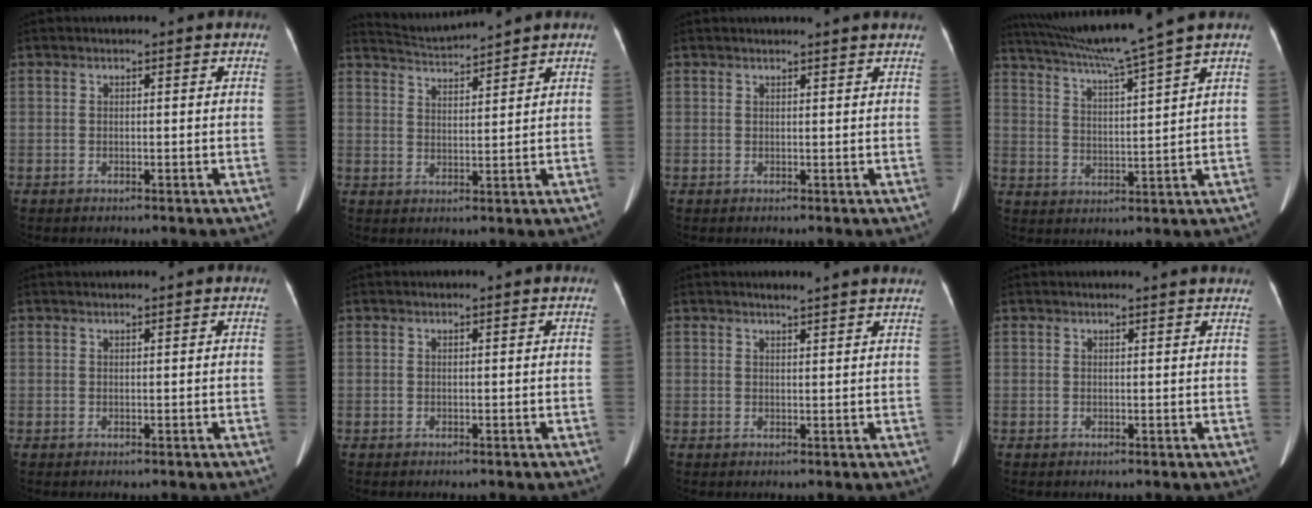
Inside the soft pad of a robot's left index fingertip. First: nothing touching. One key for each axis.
{"total": 4.8, "fx": 4.6, "fy": -1.2, "fz": -0.2, "tx": -0.007, "ty": 0.005, "tz": 0.093}
{"total": 3.3, "fx": 3.2, "fy": -0.1, "fz": 0.9, "tx": -0.015, "ty": 0.009, "tz": 0.031}
{"total": 11.7, "fx": 9.8, "fy": -2.8, "fz": 5.7, "tx": -0.102, "ty": -0.006, "tz": 0.165}
{"total": 0.8, "fx": 0.7, "fy": -0.1, "fz": 0.3, "tx": -0.005, "ty": 0.015, "tz": 0.019}
{"total": 0.0}
{"total": 5.3, "fx": 4.8, "fy": -0.3, "fz": 2.1, "tx": -0.030, "ty": 0.010, "tz": 0.051}
{"total": 4.9, "fx": 4.7, "fy": 0.1, "fz": 1.3, "tx": -0.017, "ty": 0.007, "tz": 0.039}